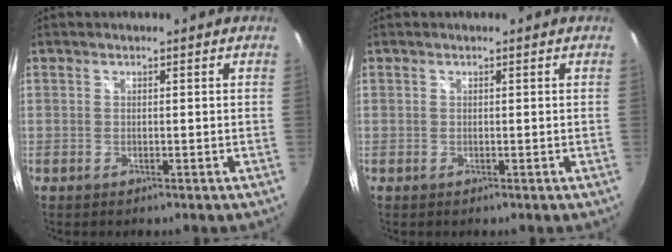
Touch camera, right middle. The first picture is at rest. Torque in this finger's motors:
{"motor_torque": [0.00, 0.00, 0.04, 0.01]}